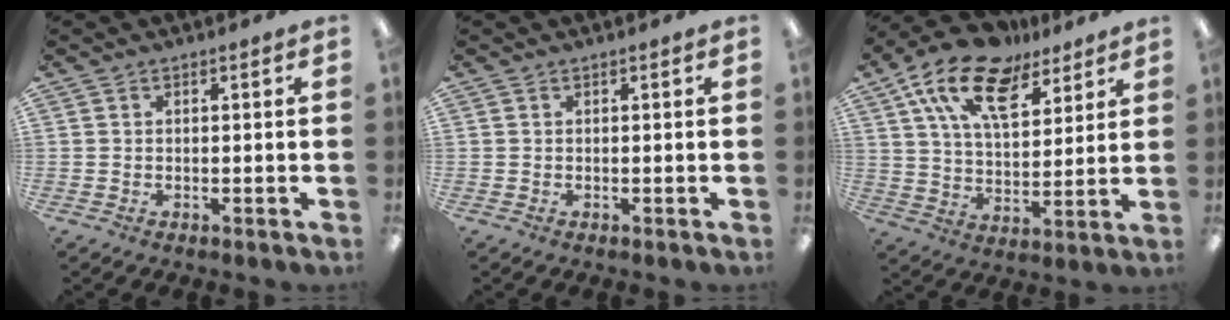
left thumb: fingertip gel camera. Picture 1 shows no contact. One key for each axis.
{"total": 0.0}
{"total": 17.0, "fx": 11.0, "fy": 8.8, "fz": 9.5, "tx": -0.176, "ty": -0.050, "tz": 0.198}